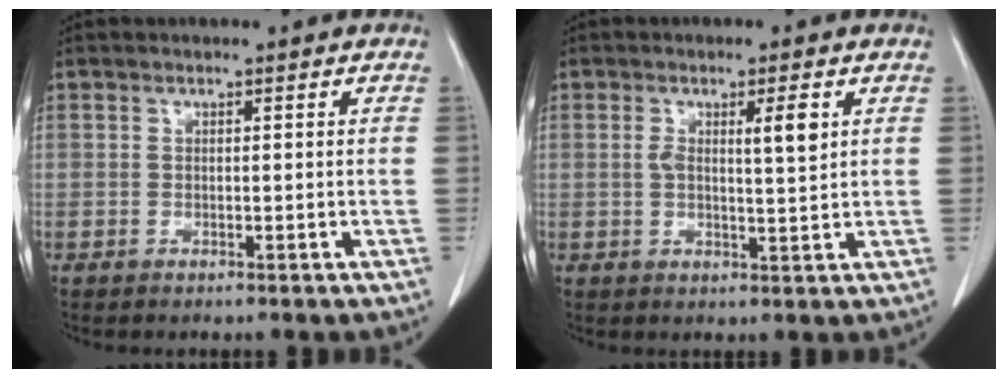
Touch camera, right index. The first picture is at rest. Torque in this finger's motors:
{"motor_torque": [0.07, 0.06, 0.16, 0.07]}